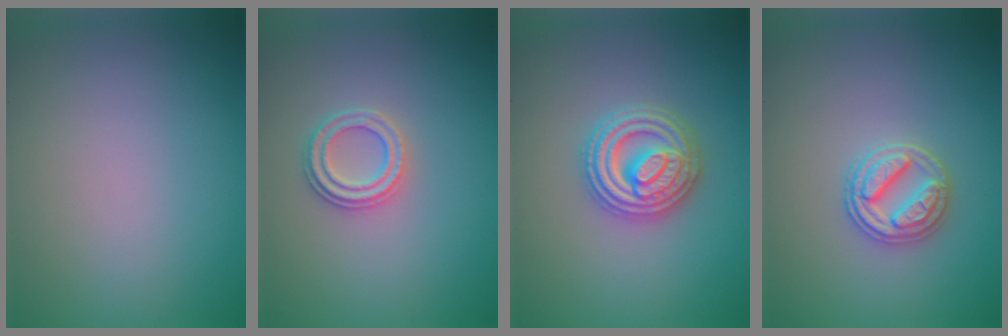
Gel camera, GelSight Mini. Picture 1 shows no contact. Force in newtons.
{"total": 2.2, "press": 2.1, "slide": 0.6}
{"total": 5.0, "press": 4.9, "slide": 0.6}
{"total": 2.9, "press": 2.8, "slide": 0.4}